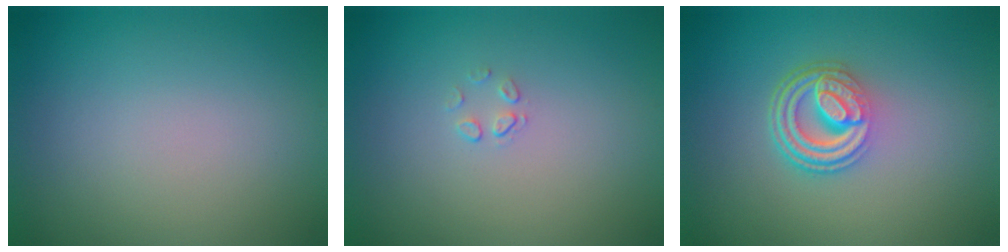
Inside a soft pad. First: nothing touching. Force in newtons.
{"total": 0.7, "press": 0.4, "slide": 0.6}
{"total": 5.0, "press": 3.5, "slide": 3.6}